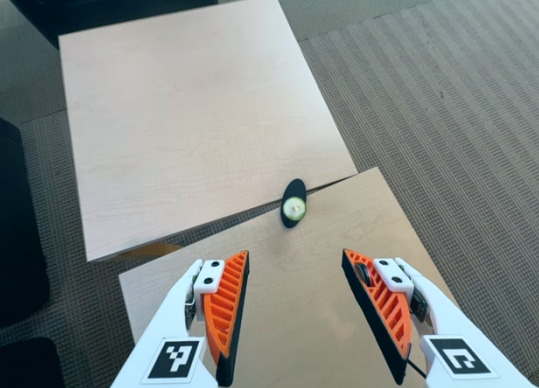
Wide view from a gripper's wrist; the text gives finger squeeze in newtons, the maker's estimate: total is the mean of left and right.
{"total": 0.6, "left": 0.5, "right": 0.8}